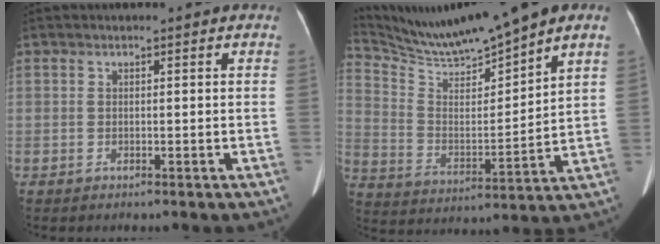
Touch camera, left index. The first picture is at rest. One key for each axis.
{"total": 13.4, "fx": 12.2, "fy": -1.4, "fz": 5.3, "tx": -0.115, "ty": 0.000, "tz": 0.232}